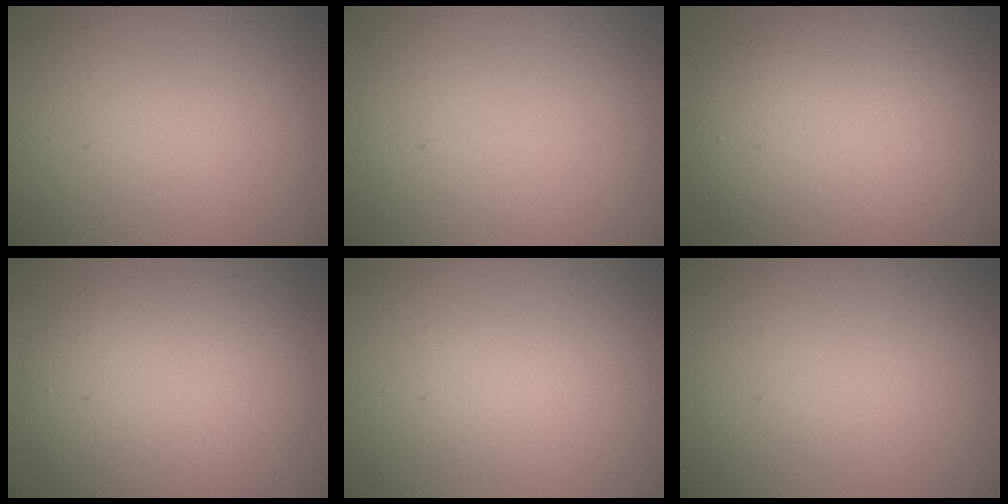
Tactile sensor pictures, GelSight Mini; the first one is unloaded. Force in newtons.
{"total": 0.0}
{"total": 8.3, "press": 8.3, "slide": 0.3}
{"total": 5.8, "press": 5.8, "slide": 0.2}
{"total": 1.4, "press": 1.4, "slide": 0.0}
{"total": 0.6, "press": 0.6, "slide": 0.0}